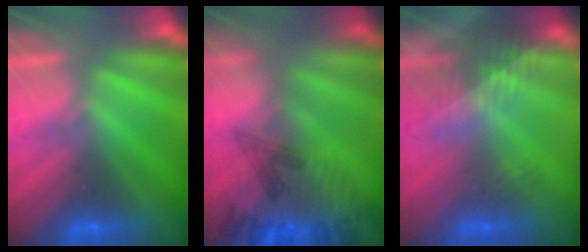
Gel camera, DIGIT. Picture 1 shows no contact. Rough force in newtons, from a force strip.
{"total": 7.7}
{"total": 2.4}